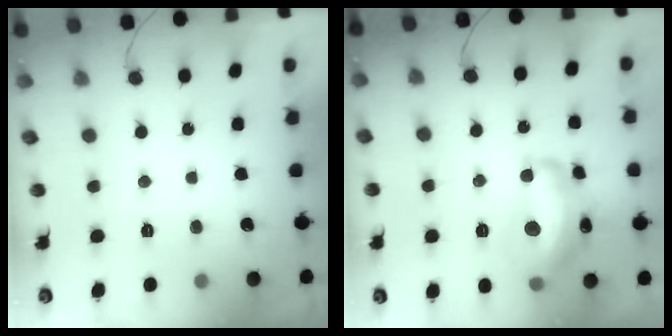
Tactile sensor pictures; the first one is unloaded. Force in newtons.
{"total": 14.9, "press": 14.8, "slide": 0.9}